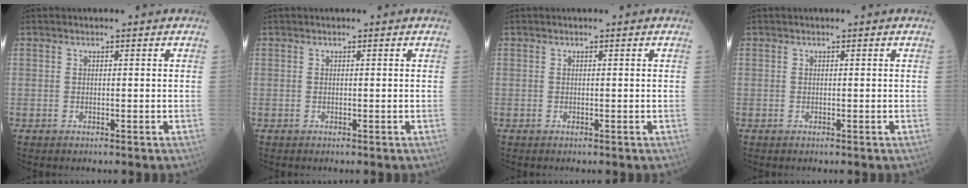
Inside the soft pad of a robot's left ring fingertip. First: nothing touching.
{"total": 0.0}
{"total": 0.0}
{"total": 0.0}